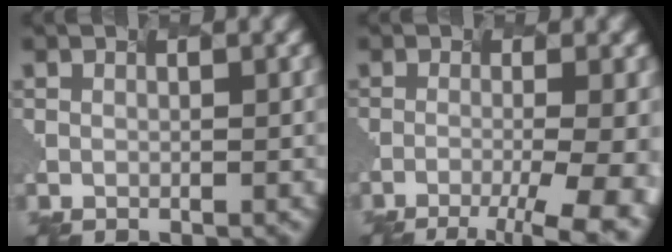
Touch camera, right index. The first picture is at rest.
{"total": 9.4, "force": [-3.8, 2.9, 8.1], "torque": [-0.080, -0.006, -0.042]}